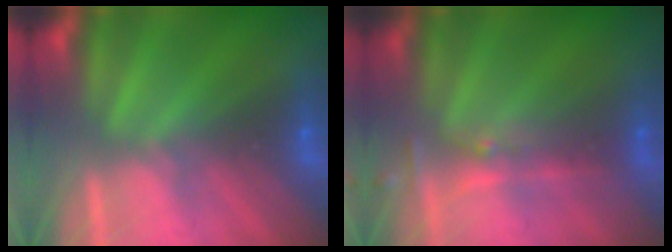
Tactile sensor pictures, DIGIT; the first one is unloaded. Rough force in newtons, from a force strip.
{"total": 2.4}